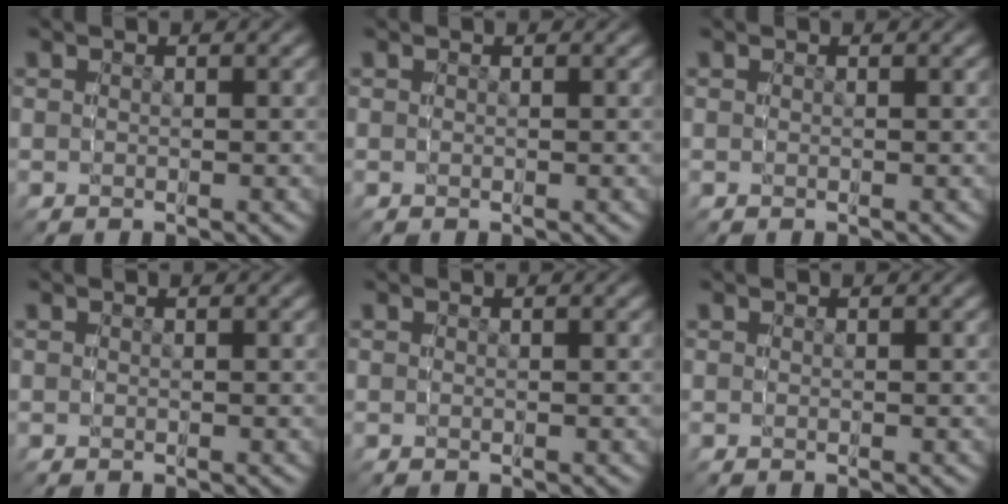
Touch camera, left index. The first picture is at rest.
{"total": 0.0}
{"total": 0.0}
{"total": 0.0}
{"total": 0.0}
{"total": 0.0}